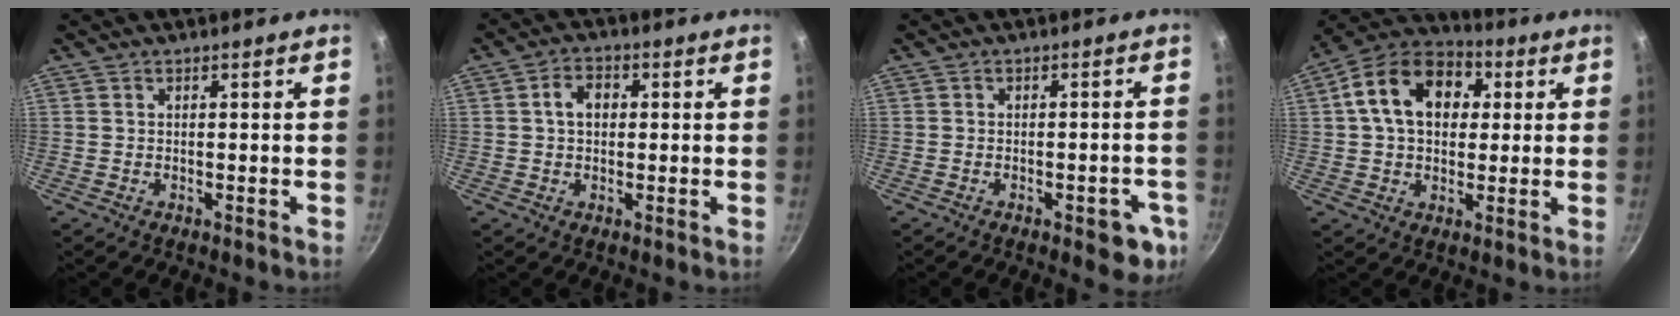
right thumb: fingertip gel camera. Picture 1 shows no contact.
{"total": 4.7, "force": [0.6, 3.5, 3.1], "torque": [-0.035, 0.010, 0.003]}
{"total": 7.1, "force": [-3.0, 3.2, 5.6], "torque": [-0.041, 0.016, -0.032]}
{"total": 16.3, "force": [3.5, 11.7, 10.8], "torque": [-0.154, 0.023, 0.040]}